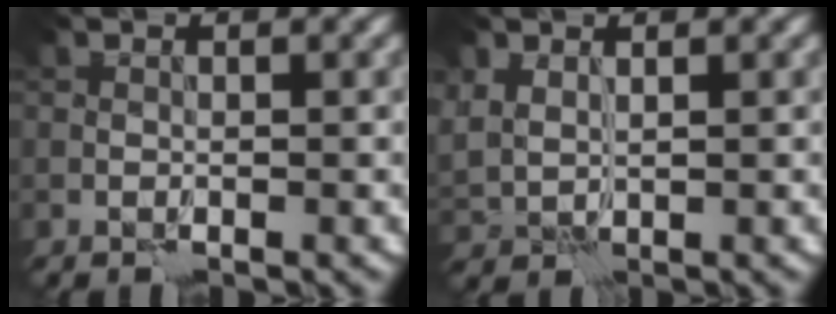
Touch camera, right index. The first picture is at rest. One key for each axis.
{"total": 2.3, "fx": 1.2, "fy": 1.6, "fz": 1.1, "tx": -0.037, "ty": -0.009, "tz": 0.031}